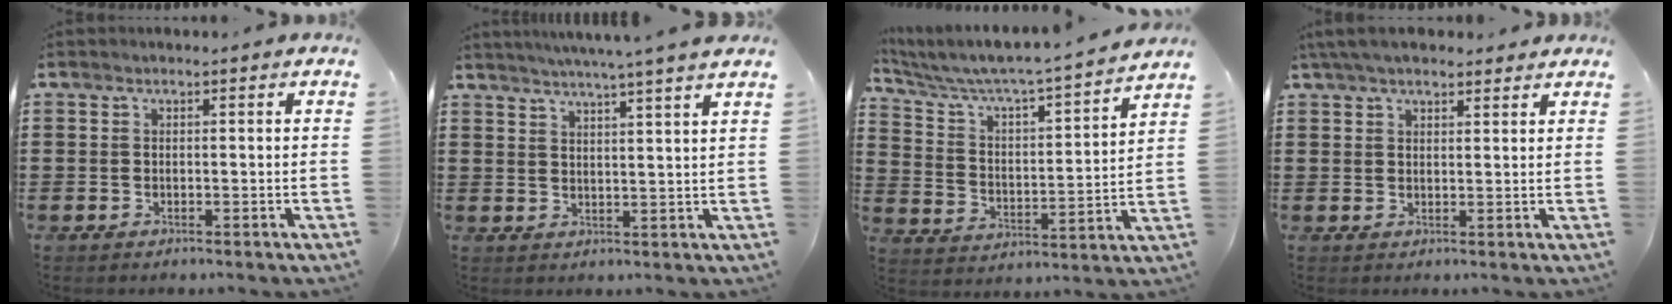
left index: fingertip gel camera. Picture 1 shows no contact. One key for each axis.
{"total": 4.1, "fx": 3.6, "fy": -1.1, "fz": 1.6, "tx": -0.042, "ty": -0.017, "tz": 0.060}
{"total": 4.1, "fx": 3.8, "fy": 0.3, "fz": 1.5, "tx": -0.053, "ty": -0.038, "tz": 0.052}
{"total": 4.1, "fx": 3.6, "fy": 1.0, "fz": 1.8, "tx": -0.044, "ty": -0.002, "tz": 0.067}